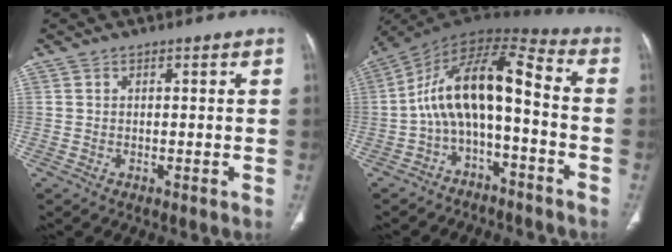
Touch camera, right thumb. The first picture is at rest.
{"total": 13.5, "force": [-3.4, 5.6, 11.7], "torque": [-0.204, 0.101, -0.065]}